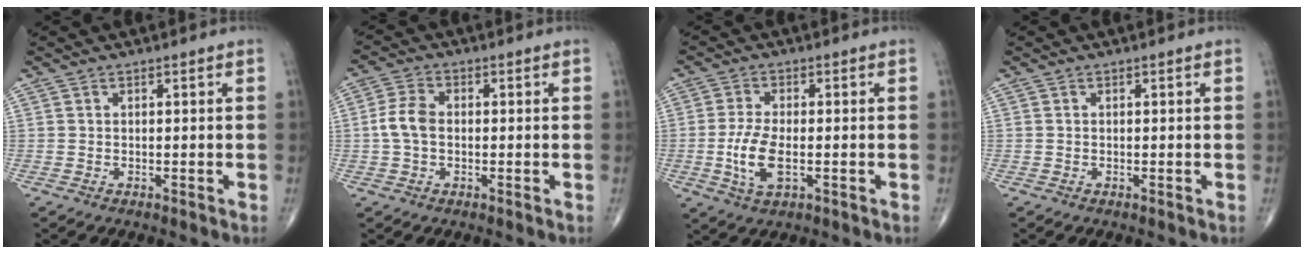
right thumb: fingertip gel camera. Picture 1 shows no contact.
{"total": 5.2, "force": [-0.3, 3.4, 3.9], "torque": [-0.086, 0.015, -0.012]}
{"total": 7.0, "force": [-1.3, 3.2, 6.1], "torque": [-0.133, -0.002, -0.023]}
{"total": 0.0}